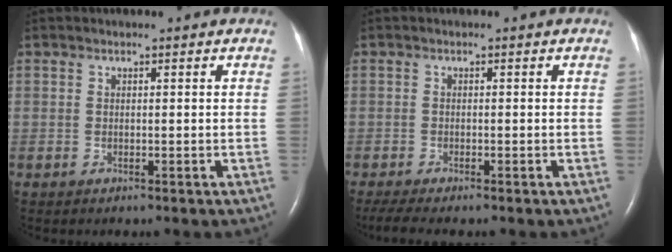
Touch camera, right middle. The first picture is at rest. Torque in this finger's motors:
{"motor_torque": [0.38, -0.33, 0.00, 0.04]}